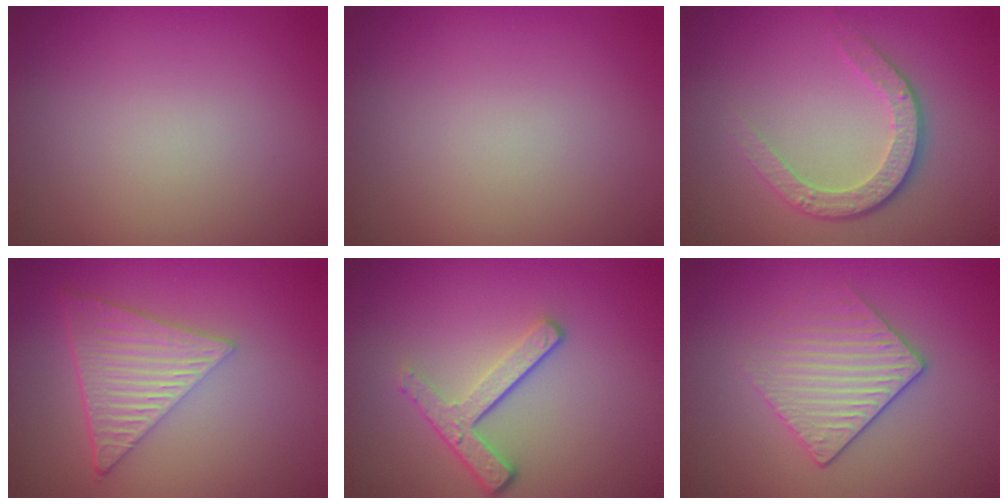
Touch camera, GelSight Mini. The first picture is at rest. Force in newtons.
{"total": 0.0}
{"total": 3.4, "press": 2.6, "slide": 2.2}
{"total": 6.4, "press": 4.4, "slide": 4.7}
{"total": 3.7, "press": 2.7, "slide": 2.5}
{"total": 2.4, "press": 2.1, "slide": 1.1}